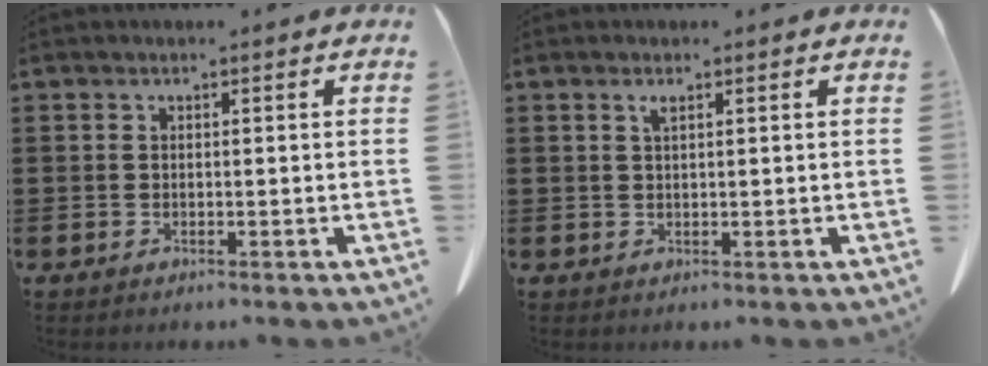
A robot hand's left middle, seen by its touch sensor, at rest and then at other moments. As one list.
[{"total": 1.2, "force": [0.6, 0.3, 1.0], "torque": [-0.021, 0.001, 0.012]}]